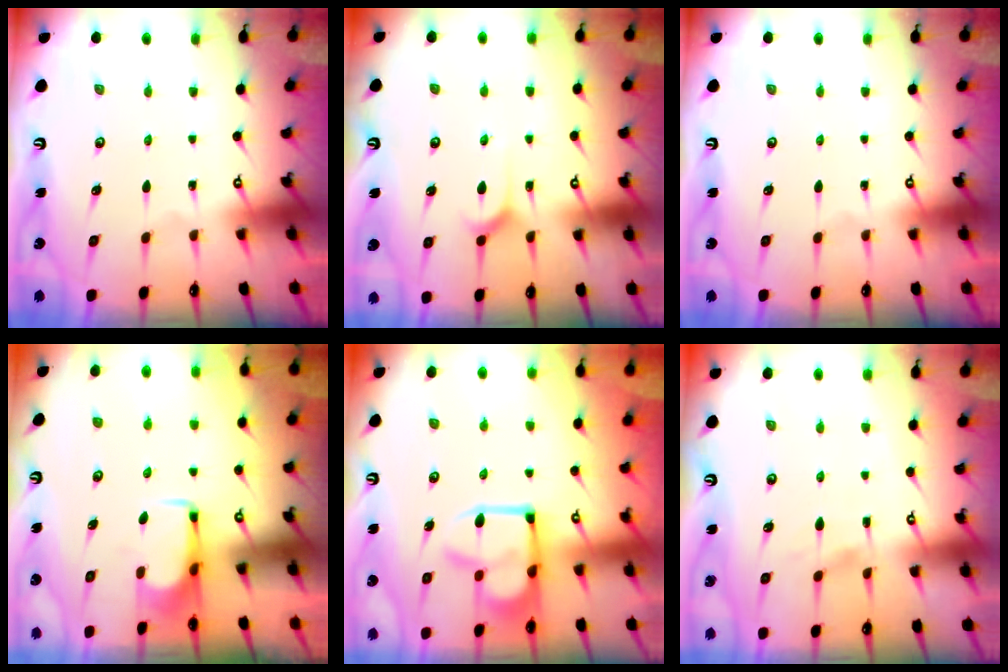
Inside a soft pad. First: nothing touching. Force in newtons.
{"total": 5.3, "press": 5.2, "slide": 0.7}
{"total": 0.0}
{"total": 1.7, "press": 1.7, "slide": 0.4}
{"total": 9.3, "press": 9.2, "slide": 1.1}
{"total": 1.7, "press": 1.4, "slide": 1.0}